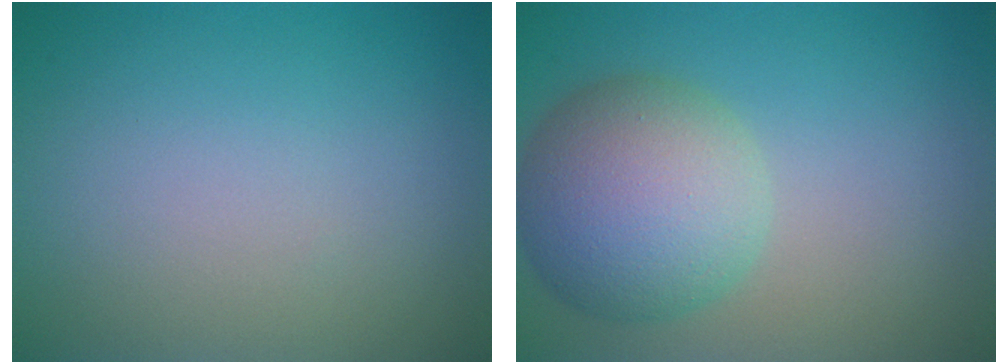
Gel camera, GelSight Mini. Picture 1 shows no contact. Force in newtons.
{"total": 7.7, "press": 7.7, "slide": 0.3}